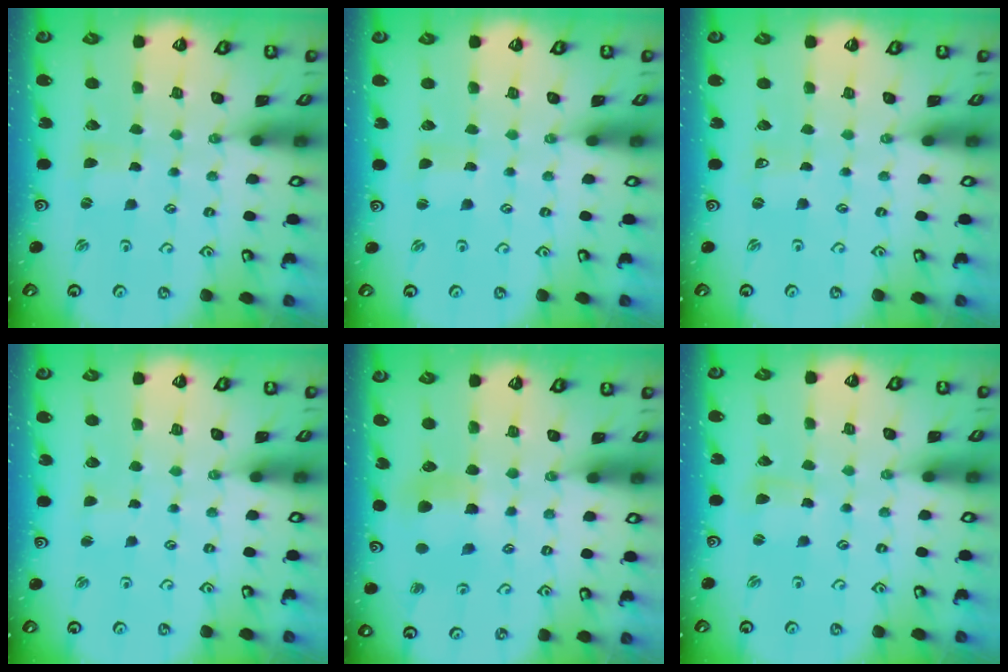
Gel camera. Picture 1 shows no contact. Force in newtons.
{"total": 1.0, "press": 1.0, "slide": 0.0}
{"total": 0.0}
{"total": 1.5, "press": 1.5, "slide": 0.1}
{"total": 6.2, "press": 6.1, "slide": 0.5}
{"total": 2.5, "press": 2.5, "slide": 0.3}